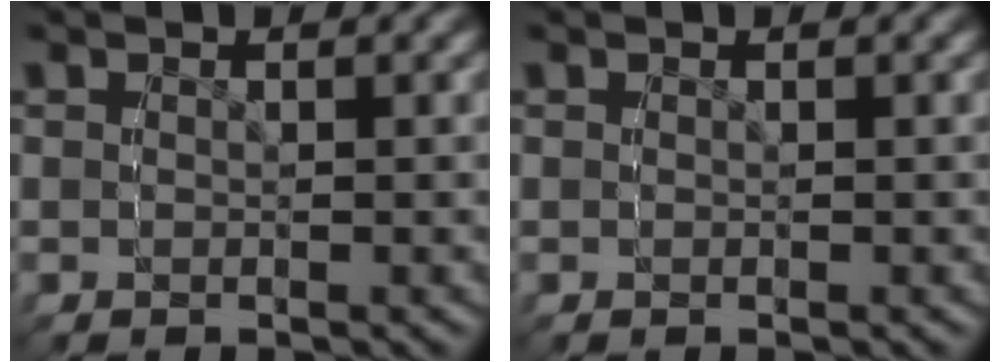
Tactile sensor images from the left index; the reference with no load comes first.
{"total": 0.0}